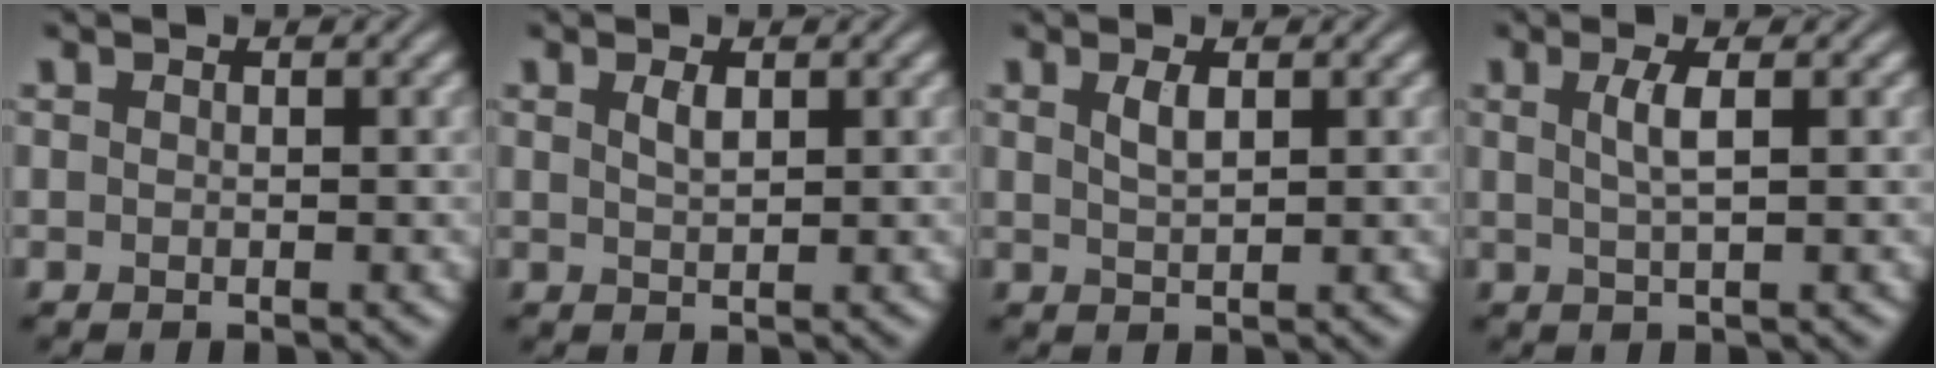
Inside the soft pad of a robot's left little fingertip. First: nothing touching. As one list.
[{"total": 1.1, "force": [0.6, 0.4, 0.9], "torque": [-0.019, 0.001, 0.013]}, {"total": 1.5, "force": [0.7, 0.5, 1.2], "torque": [-0.027, 0.002, 0.015]}, {"total": 2.3, "force": [0.5, 0.5, 2.1], "torque": [-0.040, 0.001, 0.008]}]